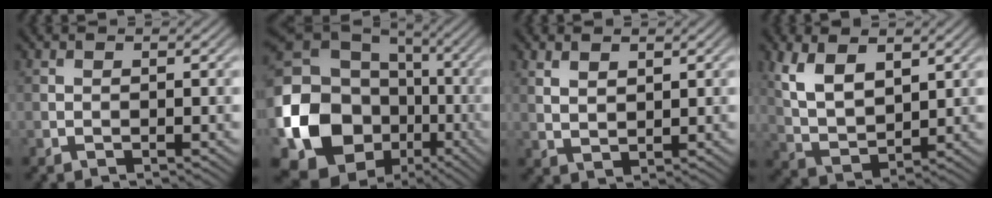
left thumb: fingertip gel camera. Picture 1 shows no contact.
{"total": 18.9, "force": [-5.0, 15.5, 9.5], "torque": [-0.250, -0.042, -0.088]}
{"total": 2.4, "force": [1.6, 1.0, 1.5], "torque": [-0.034, -0.005, 0.040]}
{"total": 8.0, "force": [3.8, 4.1, 5.8], "torque": [-0.135, -0.003, 0.080]}